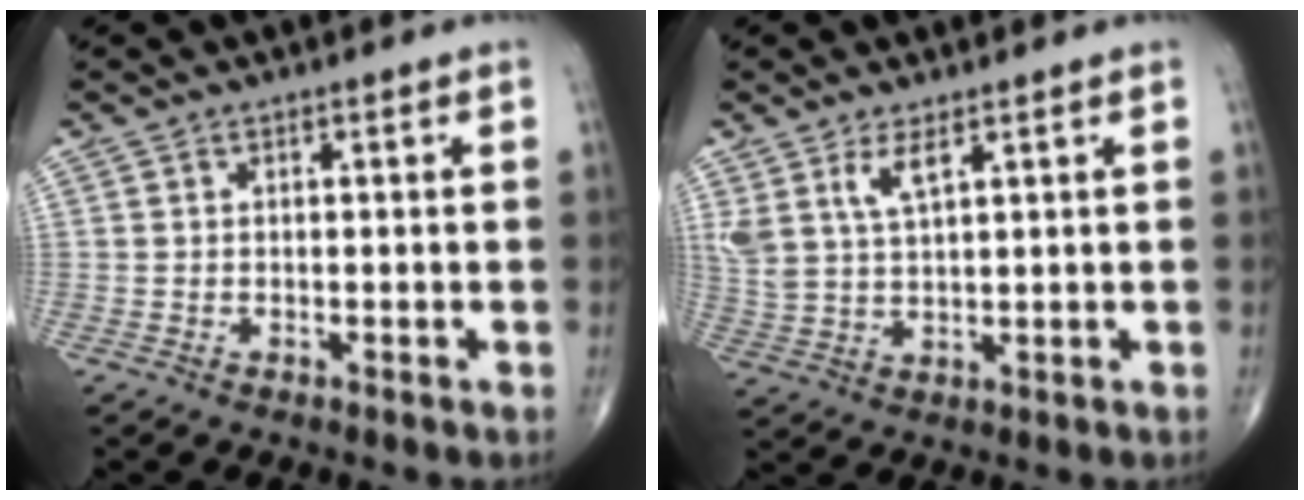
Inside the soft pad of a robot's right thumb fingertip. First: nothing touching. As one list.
[{"total": 5.6, "force": [3.1, 1.8, 4.3], "torque": [-0.092, -0.014, 0.070]}]